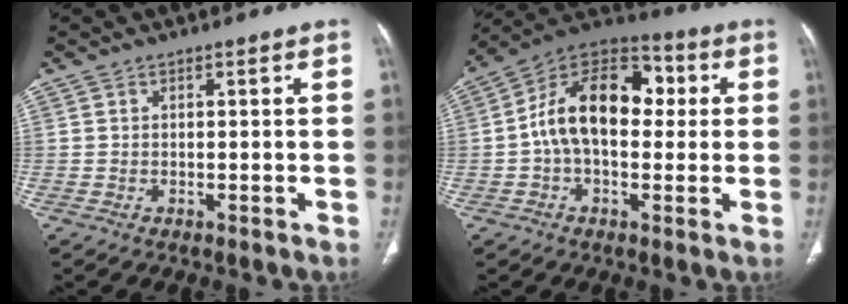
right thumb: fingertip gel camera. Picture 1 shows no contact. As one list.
[{"total": 17.3, "force": [1.4, 10.8, 13.4], "torque": [-0.197, 0.042, 0.014]}]